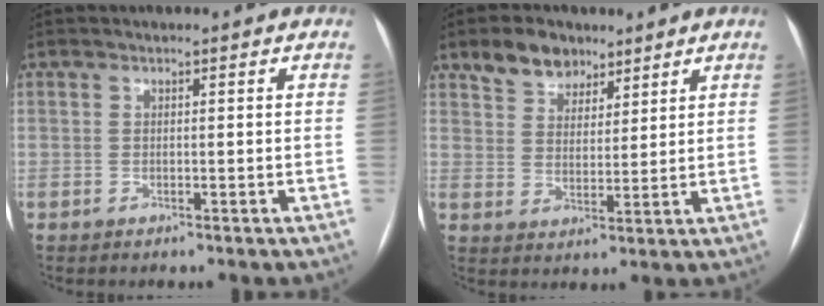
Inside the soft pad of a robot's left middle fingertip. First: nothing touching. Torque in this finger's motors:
{"motor_torque": [0.12, -0.12, 0.04, 0.00]}